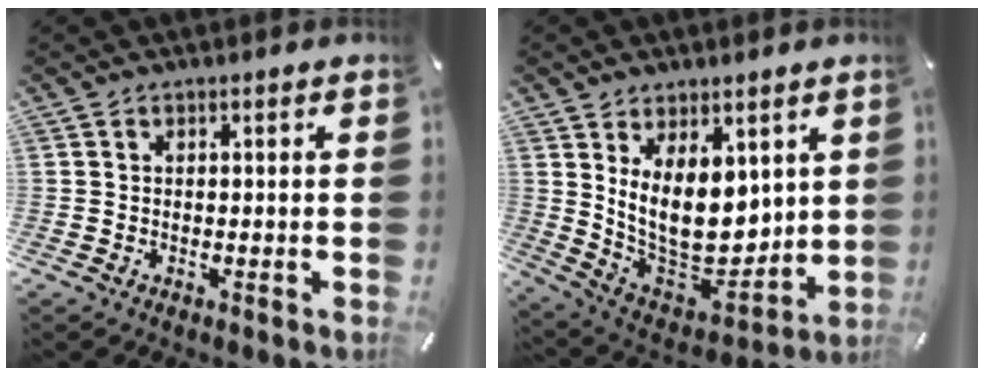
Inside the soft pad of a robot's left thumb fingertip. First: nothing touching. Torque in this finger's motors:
{"motor_torque": [0.95, 0.94, 1.93, -0.84, 0.32]}